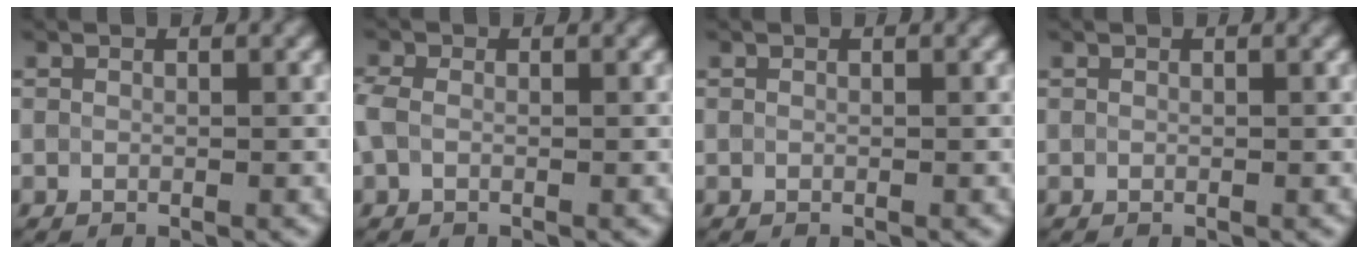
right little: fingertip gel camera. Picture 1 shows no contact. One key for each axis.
{"total": 1.6, "fx": -0.4, "fy": 1.1, "fz": 1.1, "tx": -0.031, "ty": 0.004, "tz": -0.014}
{"total": 0.0}
{"total": 0.0}